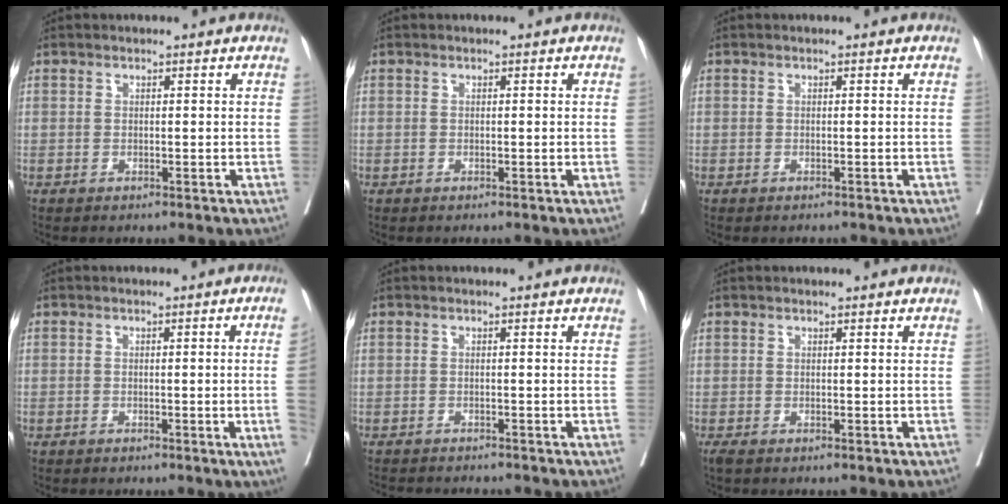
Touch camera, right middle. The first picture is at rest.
{"total": 0.0}
{"total": 0.9, "force": [-0.8, 0.2, 0.3], "torque": [-0.011, -0.003, -0.013]}
{"total": 3.6, "force": [-0.7, -0.8, 3.4], "torque": [-0.045, -0.001, -0.010]}
{"total": 6.0, "force": [-5.6, 0.6, 1.9], "torque": [-0.026, -0.009, -0.079]}
{"total": 0.9, "force": [-0.7, 0.2, 0.5], "torque": [-0.013, -0.006, -0.014]}